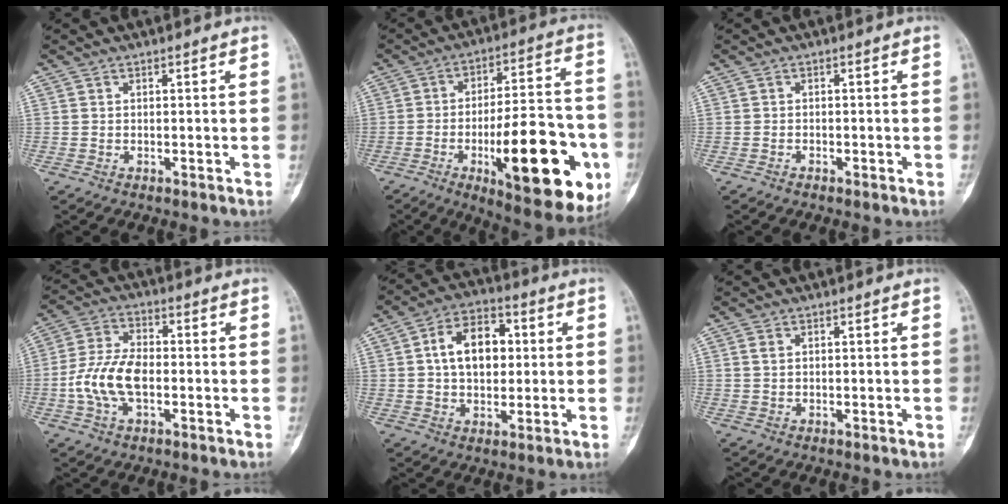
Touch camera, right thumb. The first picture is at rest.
{"total": 25.9, "force": [-8.4, 8.9, 22.9], "torque": [-0.287, 0.017, -0.106]}
{"total": 0.6, "force": [-0.4, 0.4, 0.2], "torque": [-0.008, 0.001, -0.010]}
{"total": 10.2, "force": [-2.0, 5.6, 8.3], "torque": [-0.171, 0.023, -0.042]}
{"total": 11.6, "force": [1.7, 7.6, 8.6], "torque": [-0.113, 0.014, 0.023]}
{"total": 1.1, "force": [0.4, 0.7, 0.8], "torque": [-0.020, 0.004, 0.011]}